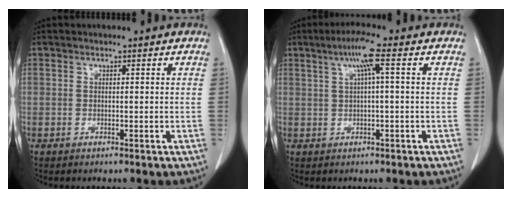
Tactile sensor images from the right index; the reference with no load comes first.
{"total": 4.9, "force": [1.7, -0.3, 4.6], "torque": [-0.083, 0.015, 0.031]}